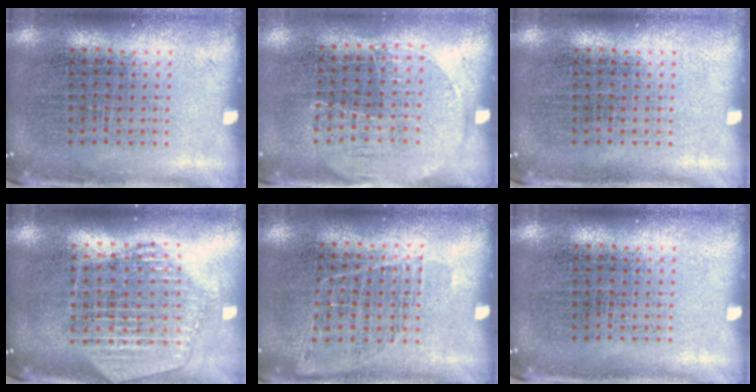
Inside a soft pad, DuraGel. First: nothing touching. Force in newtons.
{"total": 1.4, "press": 1.2, "slide": 0.7}
{"total": 0.0}
{"total": 2.1, "press": 1.9, "slide": 0.9}
{"total": 0.9, "press": 0.7, "slide": 0.4}
{"total": 0.0}